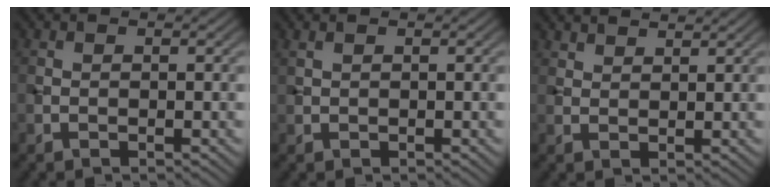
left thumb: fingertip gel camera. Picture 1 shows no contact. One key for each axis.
{"total": 1.0, "fx": 0.8, "fy": 0.4, "fz": 0.6, "tx": -0.021, "ty": 0.003, "tz": 0.021}
{"total": 2.8, "fx": 2.5, "fy": 0.8, "fz": 0.9, "tx": -0.018, "ty": -0.007, "tz": 0.055}